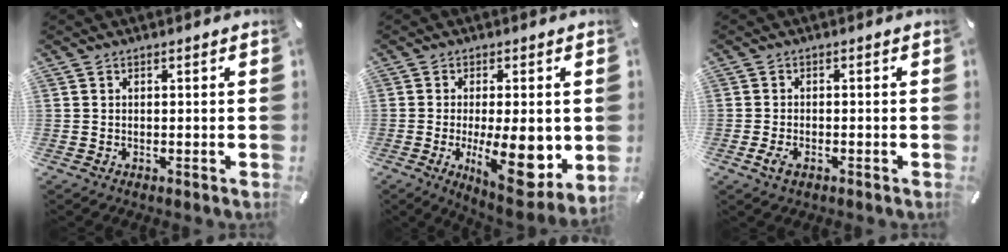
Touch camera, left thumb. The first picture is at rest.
{"total": 14.8, "force": [-2.1, 4.6, 14.0], "torque": [-0.201, -0.017, -0.022]}
{"total": 2.7, "force": [-1.2, 1.5, 1.9], "torque": [-0.047, -0.002, -0.025]}